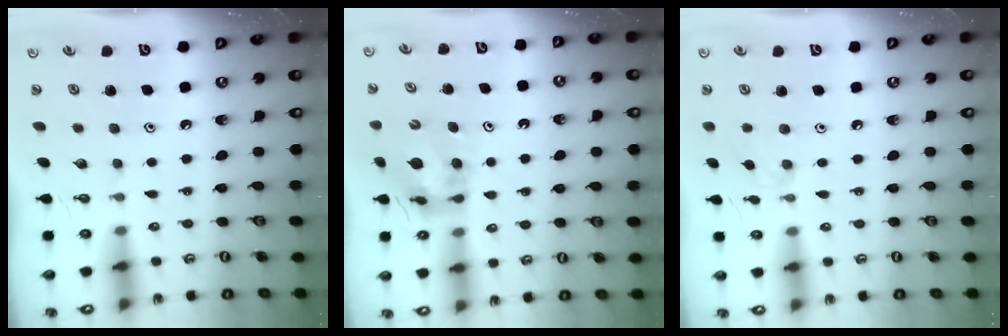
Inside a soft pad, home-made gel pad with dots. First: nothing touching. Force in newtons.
{"total": 10.5, "press": 10.5, "slide": 1.1}
{"total": 7.3, "press": 7.2, "slide": 0.7}